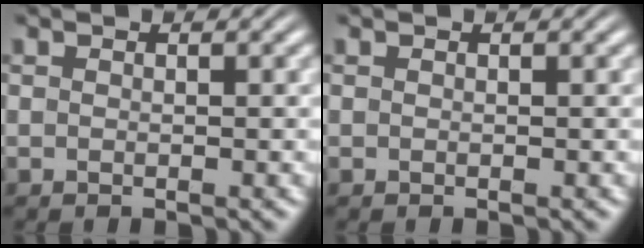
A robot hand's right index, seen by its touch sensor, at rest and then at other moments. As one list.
[{"total": 0.0}]